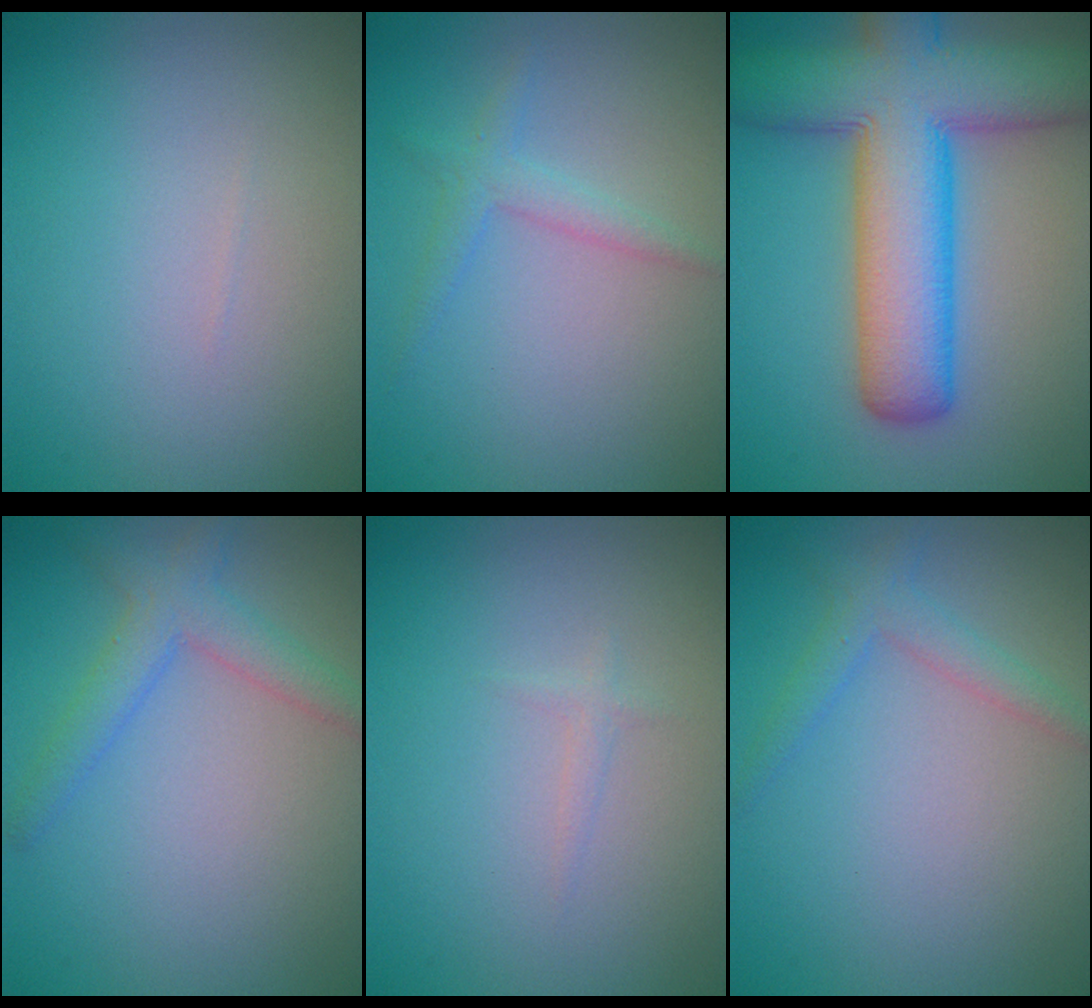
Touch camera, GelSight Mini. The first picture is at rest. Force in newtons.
{"total": 1.8, "press": 1.8, "slide": 0.0}
{"total": 11.3, "press": 11.3, "slide": 0.5}
{"total": 3.1, "press": 3.1, "slide": 0.1}
{"total": 0.7, "press": 0.6, "slide": 0.1}
{"total": 2.0, "press": 2.0, "slide": 0.1}